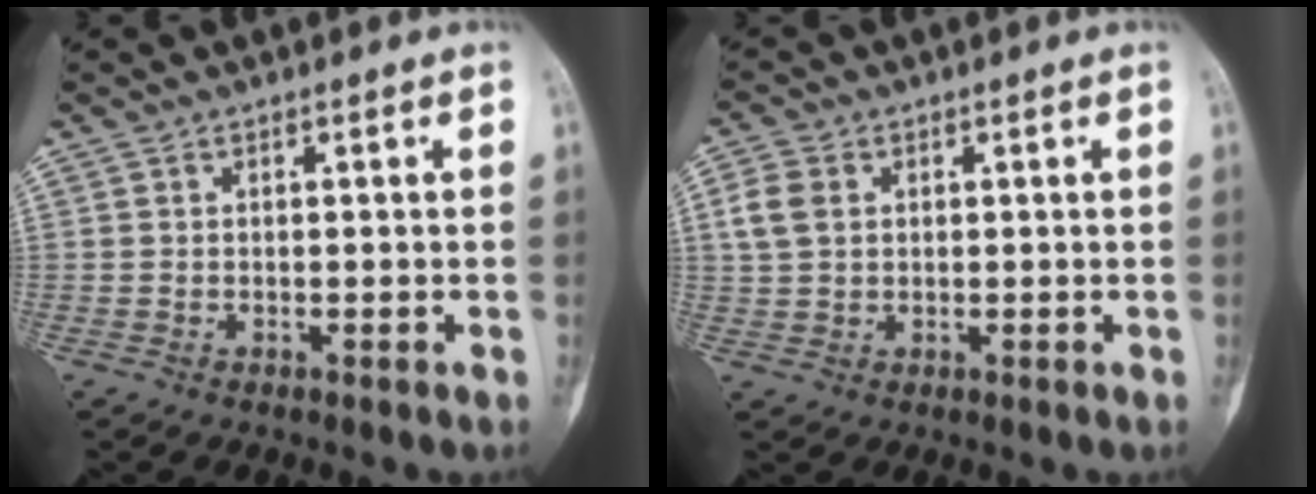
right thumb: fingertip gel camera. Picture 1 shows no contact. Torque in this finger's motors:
{"motor_torque": [-0.30, 0.05, 0.61, 0.16, 0.06]}